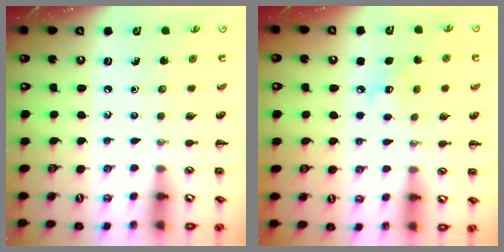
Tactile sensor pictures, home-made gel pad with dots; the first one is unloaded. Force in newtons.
{"total": 6.7, "press": 6.5, "slide": 1.4}